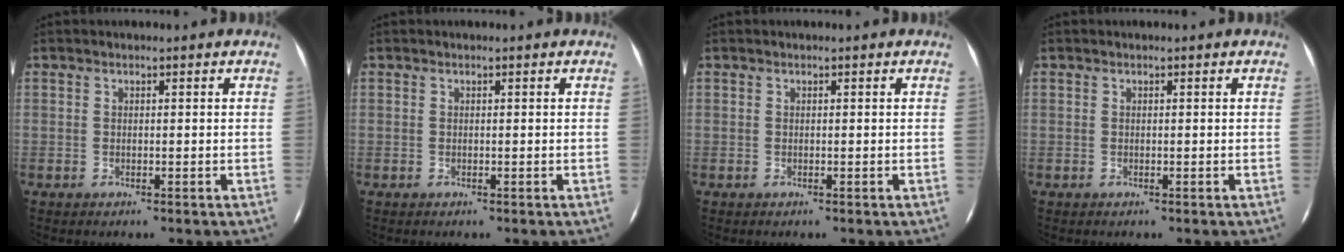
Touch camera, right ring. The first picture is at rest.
{"total": 0.0}
{"total": 0.0}
{"total": 0.0}